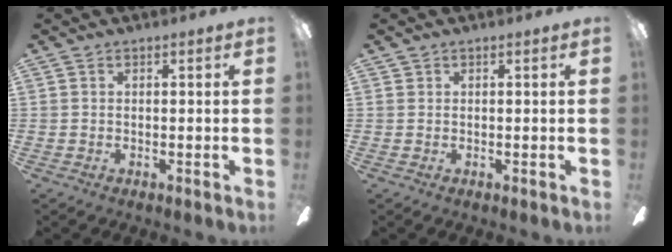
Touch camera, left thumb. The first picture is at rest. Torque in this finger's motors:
{"motor_torque": [0.00, 0.00, -0.12, 0.12, 0.00]}